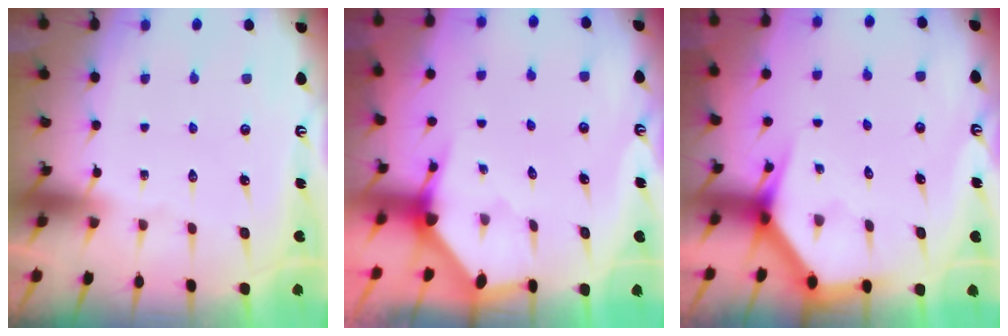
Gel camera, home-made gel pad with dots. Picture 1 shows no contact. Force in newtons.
{"total": 2.9, "press": 2.9, "slide": 0.3}
{"total": 3.6, "press": 3.6, "slide": 0.2}